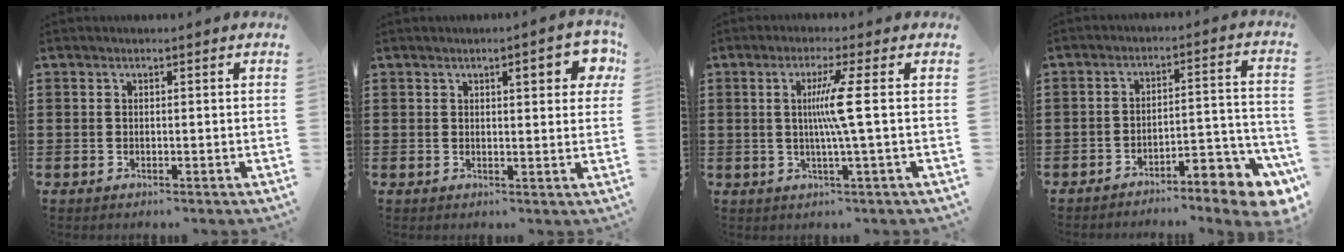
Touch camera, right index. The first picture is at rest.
{"total": 4.8, "force": [2.0, 0.9, 4.2], "torque": [-0.052, -0.007, 0.026]}
{"total": 6.1, "force": [0.2, -1.5, 5.9], "torque": [-0.116, -0.014, -0.007]}
{"total": 6.2, "force": [-5.6, 0.5, 2.6], "torque": [-0.037, 0.000, -0.107]}